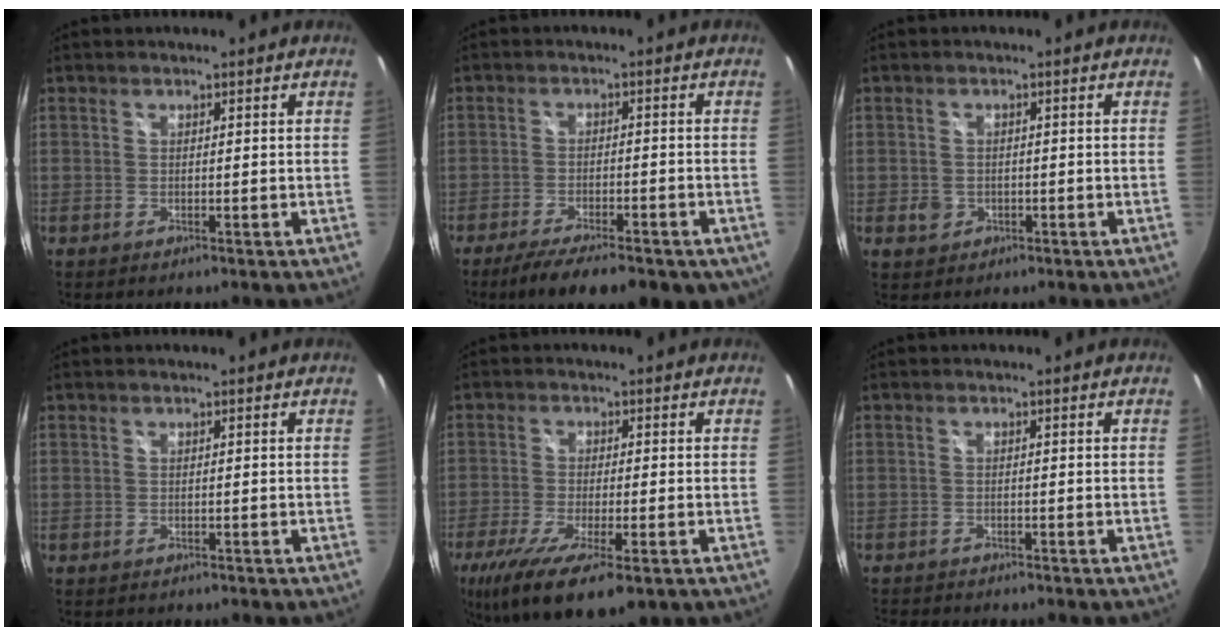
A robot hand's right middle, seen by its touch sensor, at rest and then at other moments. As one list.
[{"total": 14.1, "force": [-10.2, 4.8, 8.5], "torque": [-0.156, -0.034, -0.144]}, {"total": 2.8, "force": [-0.8, 2.5, 1.0], "torque": [-0.021, 0.001, -0.009]}, {"total": 1.1, "force": [-0.9, 0.5, 0.2], "torque": [-0.008, -0.004, -0.013]}, {"total": 15.3, "force": [-9.0, 4.5, 11.5], "torque": [-0.235, -0.062, -0.148]}, {"total": 4.2, "force": [-4.0, 0.7, 1.1], "torque": [-0.032, -0.016, -0.065]}]